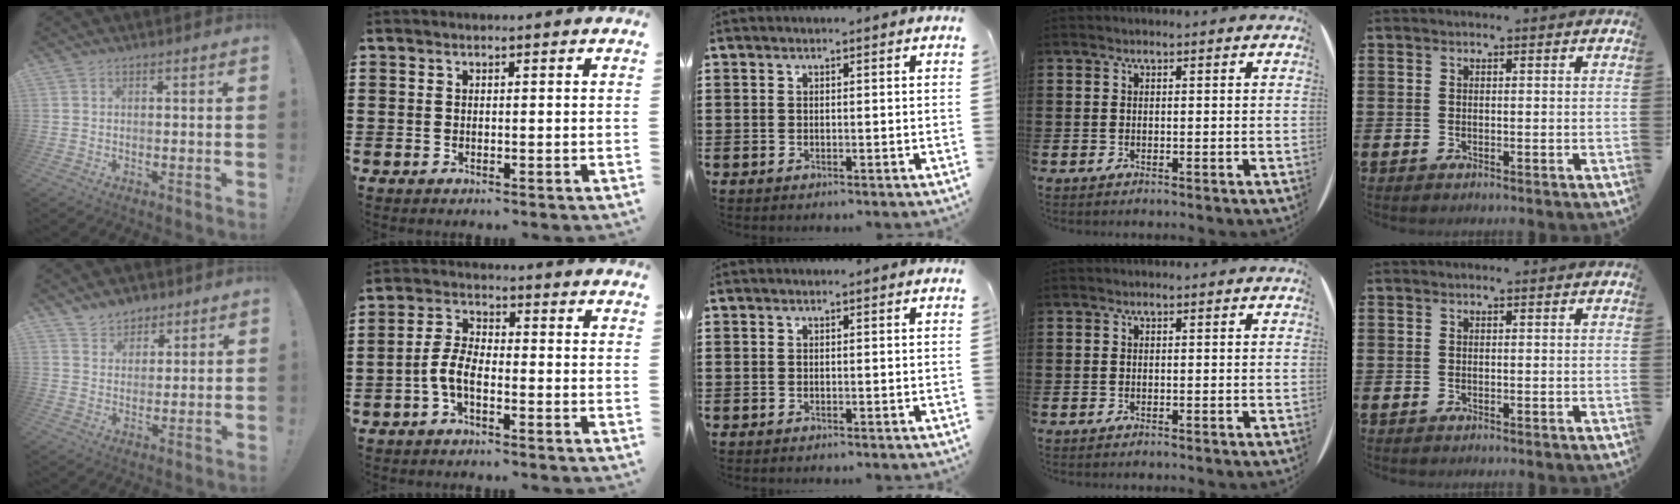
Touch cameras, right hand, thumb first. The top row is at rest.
{"thumb": {"total": 6.4, "force": [4.9, 4.1, 0.5], "torque": [-0.003, -0.036, 0.095]}, "index": {"total": 4.8, "force": [-2.1, 1.9, 3.8], "torque": [-0.094, 0.000, -0.046]}}